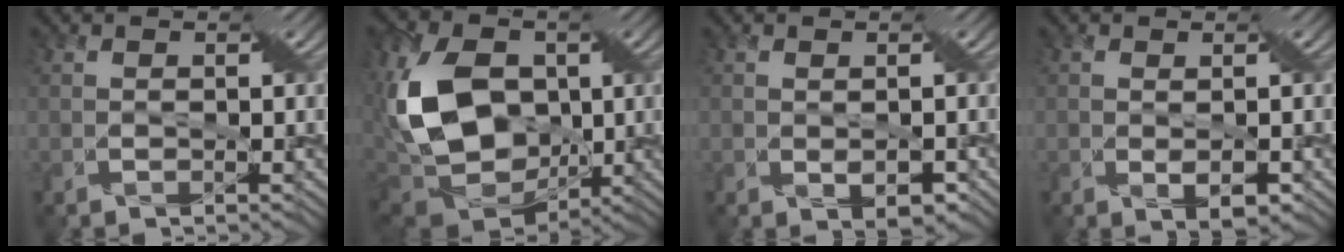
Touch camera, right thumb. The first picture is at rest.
{"total": 16.4, "force": [0.3, 11.4, 11.8], "torque": [-0.288, -0.018, 0.007]}
{"total": 2.3, "force": [-0.2, 1.3, 1.9], "torque": [-0.038, -0.012, 0.006]}
{"total": 2.8, "force": [-0.4, 1.1, 2.5], "torque": [-0.048, -0.014, 0.001]}